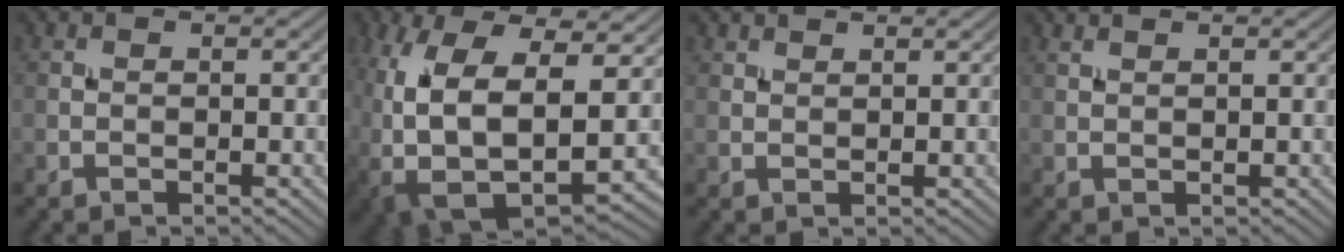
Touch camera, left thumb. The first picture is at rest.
{"total": 15.5, "force": [1.2, 8.8, 12.7], "torque": [-0.255, -0.033, 0.041]}
{"total": 1.1, "force": [1.0, 0.1, 0.3], "torque": [-0.010, 0.000, 0.022]}
{"total": 1.5, "force": [1.1, 0.3, 0.9], "torque": [-0.016, 0.002, 0.012]}